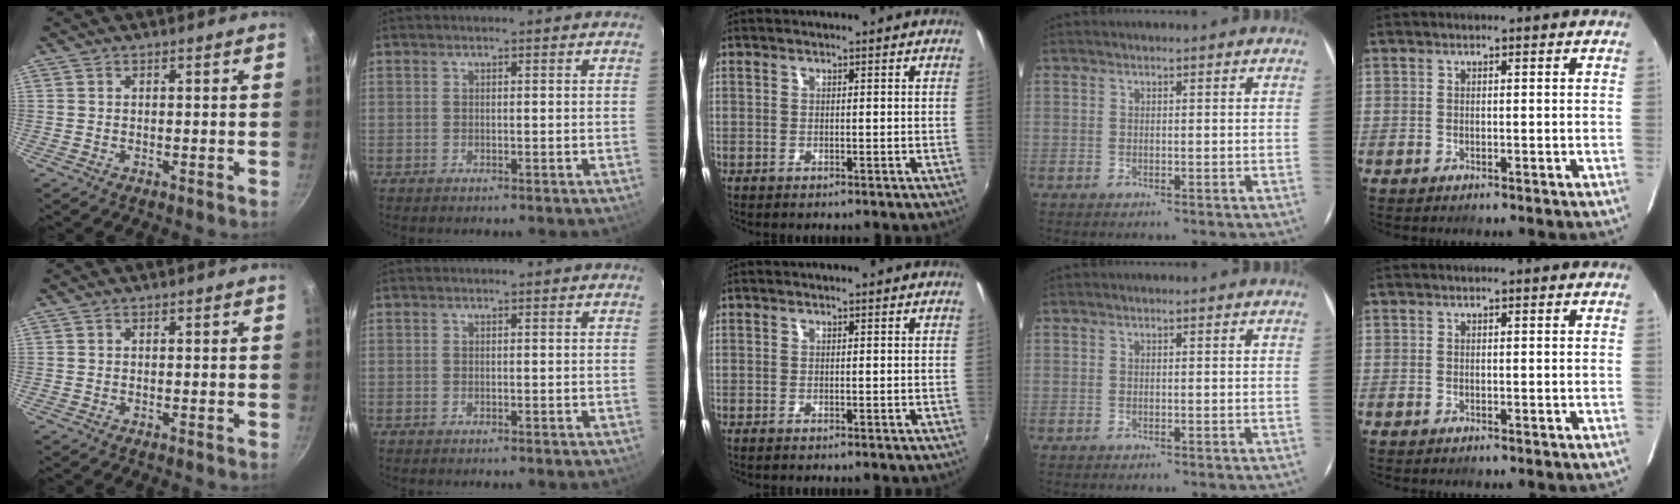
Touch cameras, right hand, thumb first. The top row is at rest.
{}